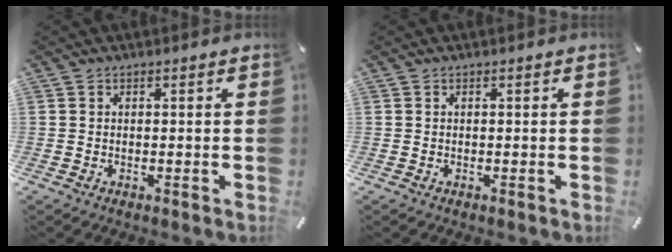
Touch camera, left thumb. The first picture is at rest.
{"total": 0.0}